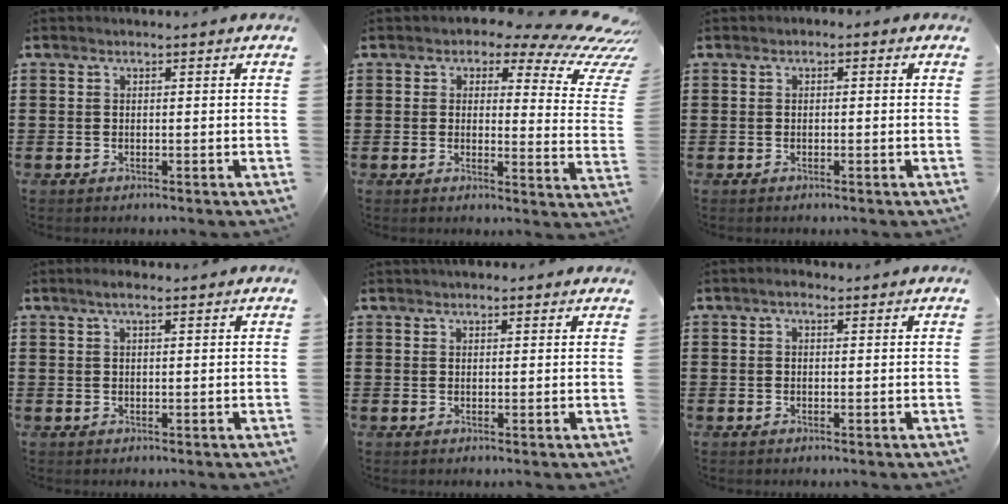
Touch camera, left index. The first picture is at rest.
{"total": 5.9, "force": [4.1, 2.1, 3.7], "torque": [-0.059, -0.029, 0.064]}
{"total": 0.6, "force": [-0.3, 0.4, 0.3], "torque": [-0.008, 0.000, -0.006]}
{"total": 2.4, "force": [1.5, 0.5, 1.7], "torque": [-0.035, 0.004, 0.027]}
{"total": 1.8, "force": [1.7, 0.5, 0.4], "torque": [-0.010, 0.002, 0.033]}
{"total": 1.5, "force": [0.7, 0.7, 1.2], "torque": [-0.023, 0.005, 0.012]}